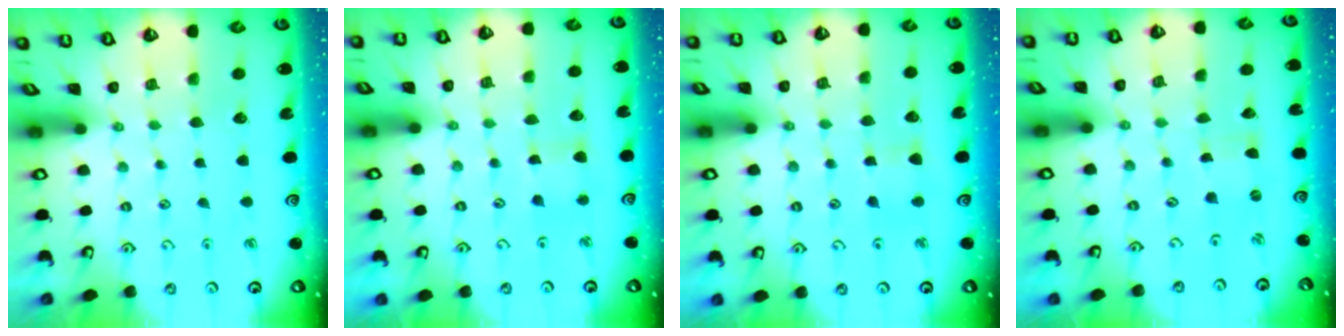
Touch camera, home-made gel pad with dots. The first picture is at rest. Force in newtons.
{"total": 3.8, "press": 3.8, "slide": 0.4}
{"total": 3.5, "press": 3.4, "slide": 0.5}
{"total": 0.0}